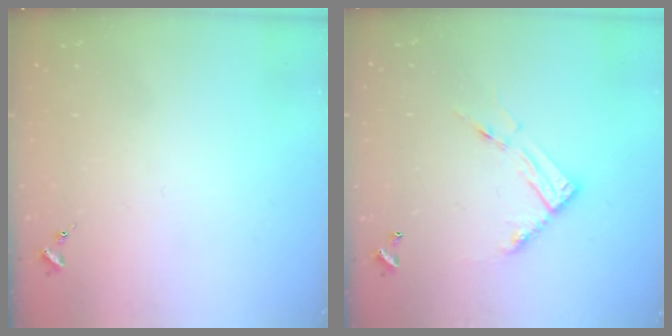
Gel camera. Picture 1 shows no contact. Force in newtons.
{"total": 11.2, "press": 11.2, "slide": 0.9}